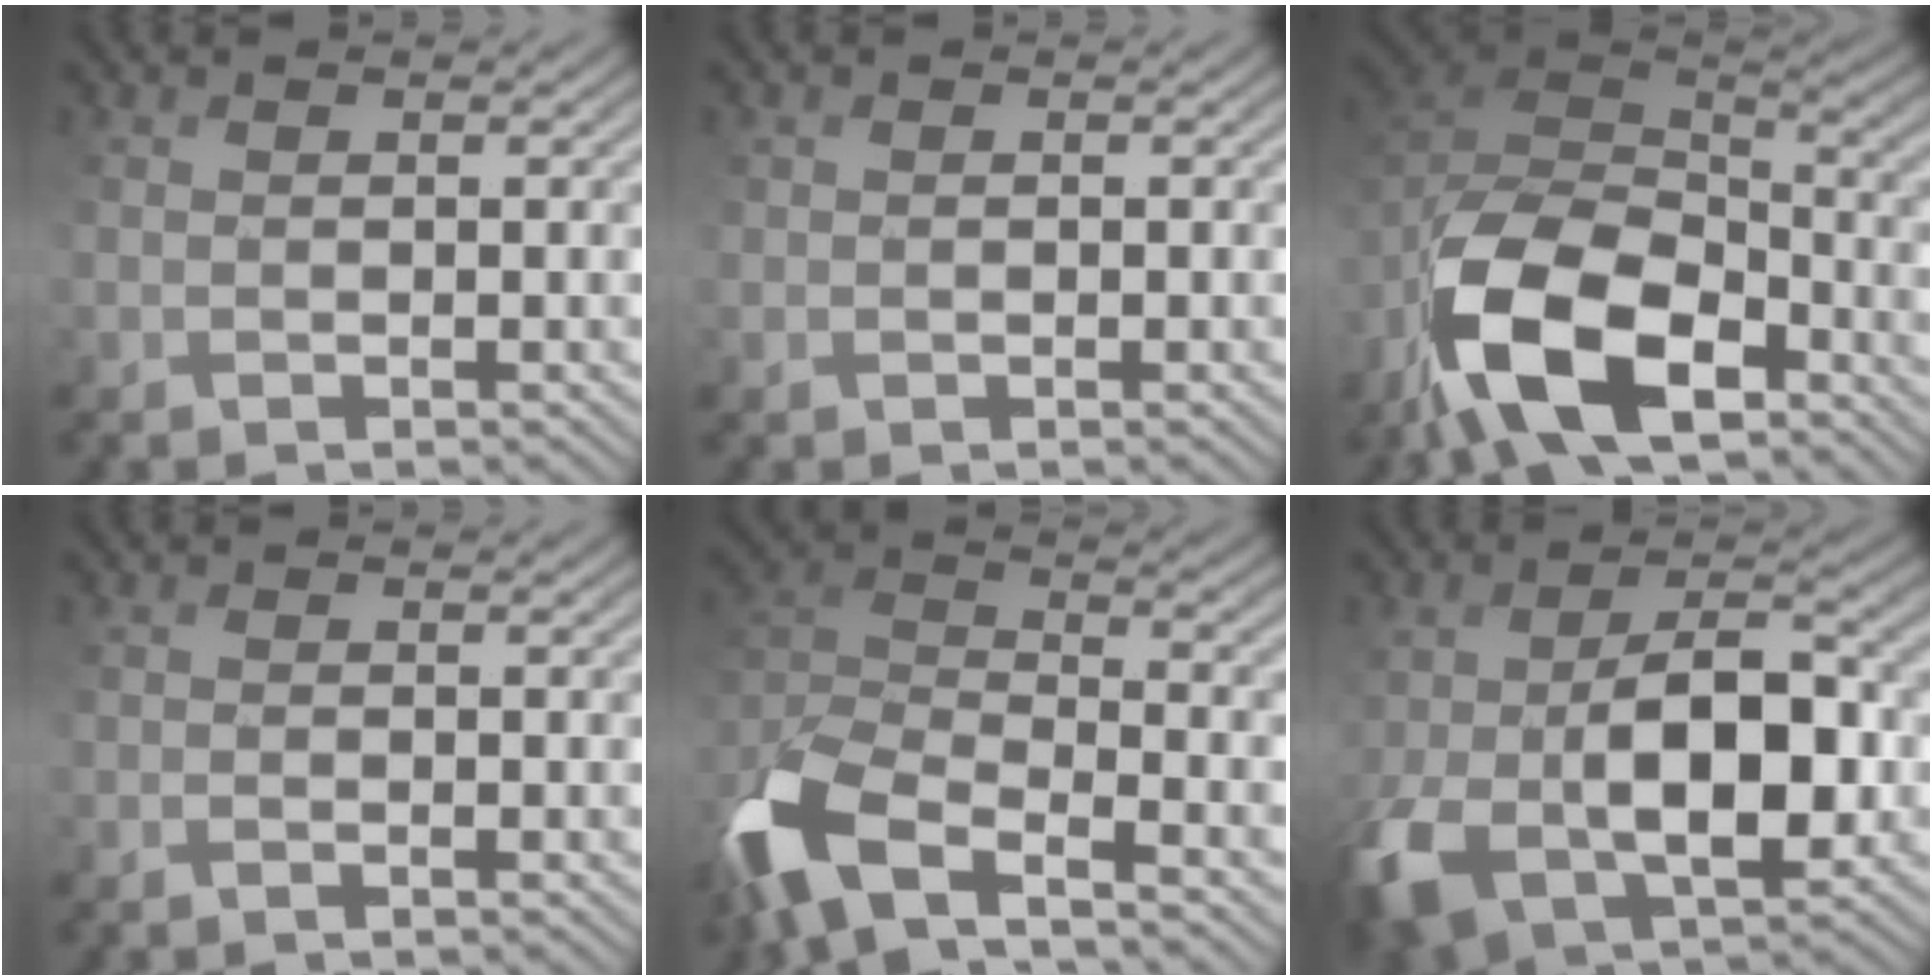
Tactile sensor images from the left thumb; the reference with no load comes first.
{"total": 0.6, "force": [-0.1, 0.5, -0.1], "torque": [0.007, -0.003, -0.002]}
{"total": 15.6, "force": [-8.6, 7.2, 10.8], "torque": [-0.264, -0.015, -0.170]}
{"total": 0.7, "force": [-0.6, -0.1, 0.4], "torque": [-0.003, -0.002, -0.008]}
{"total": 12.4, "force": [-7.8, 4.6, 8.4], "torque": [-0.200, -0.011, -0.161]}
{"total": 12.3, "force": [-1.9, 7.4, 9.6], "torque": [-0.181, -0.026, -0.016]}